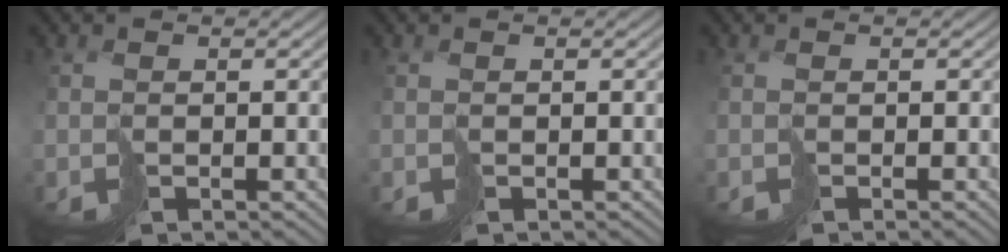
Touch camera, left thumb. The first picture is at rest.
{"total": 0.0}
{"total": 0.6, "force": [-0.4, -0.4, 0.0], "torque": [0.002, 0.004, -0.007]}